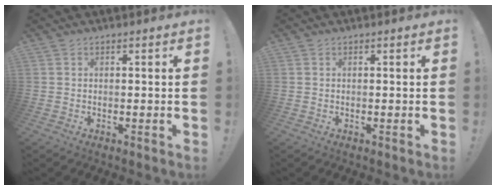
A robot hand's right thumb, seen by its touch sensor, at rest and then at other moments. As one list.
[{"total": 0.0}]